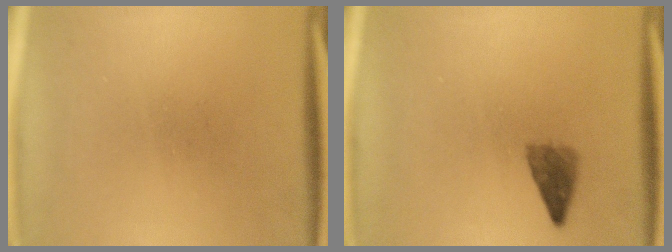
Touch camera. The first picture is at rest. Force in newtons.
{"total": 2.4}